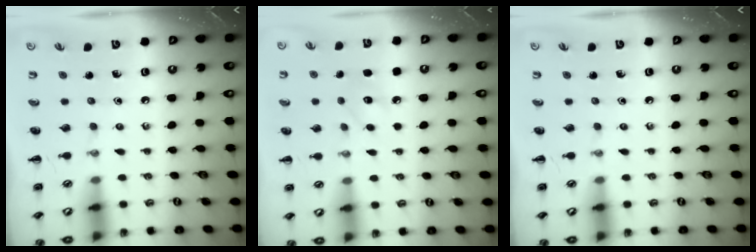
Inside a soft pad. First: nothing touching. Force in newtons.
{"total": 7.5, "press": 7.3, "slide": 1.7}
{"total": 0.0}